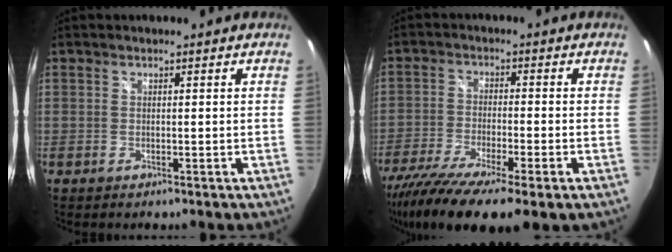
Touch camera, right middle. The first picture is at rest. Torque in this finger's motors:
{"motor_torque": [1.40, -0.74, 0.51, 0.21]}